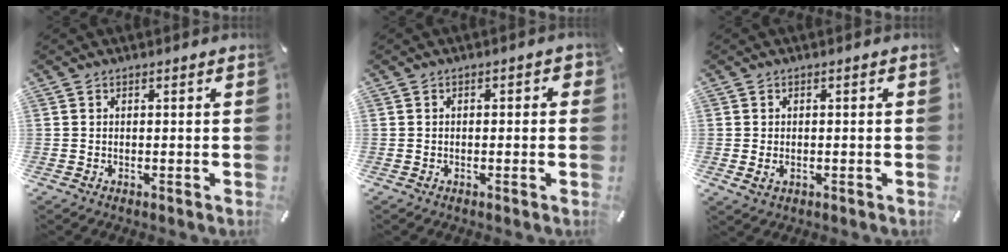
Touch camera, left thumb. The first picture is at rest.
{"total": 1.6, "force": [-0.7, 0.9, 1.1], "torque": [-0.019, 0.005, -0.013]}
{"total": 1.7, "force": [-0.3, 1.3, 1.1], "torque": [-0.019, 0.003, -0.004]}